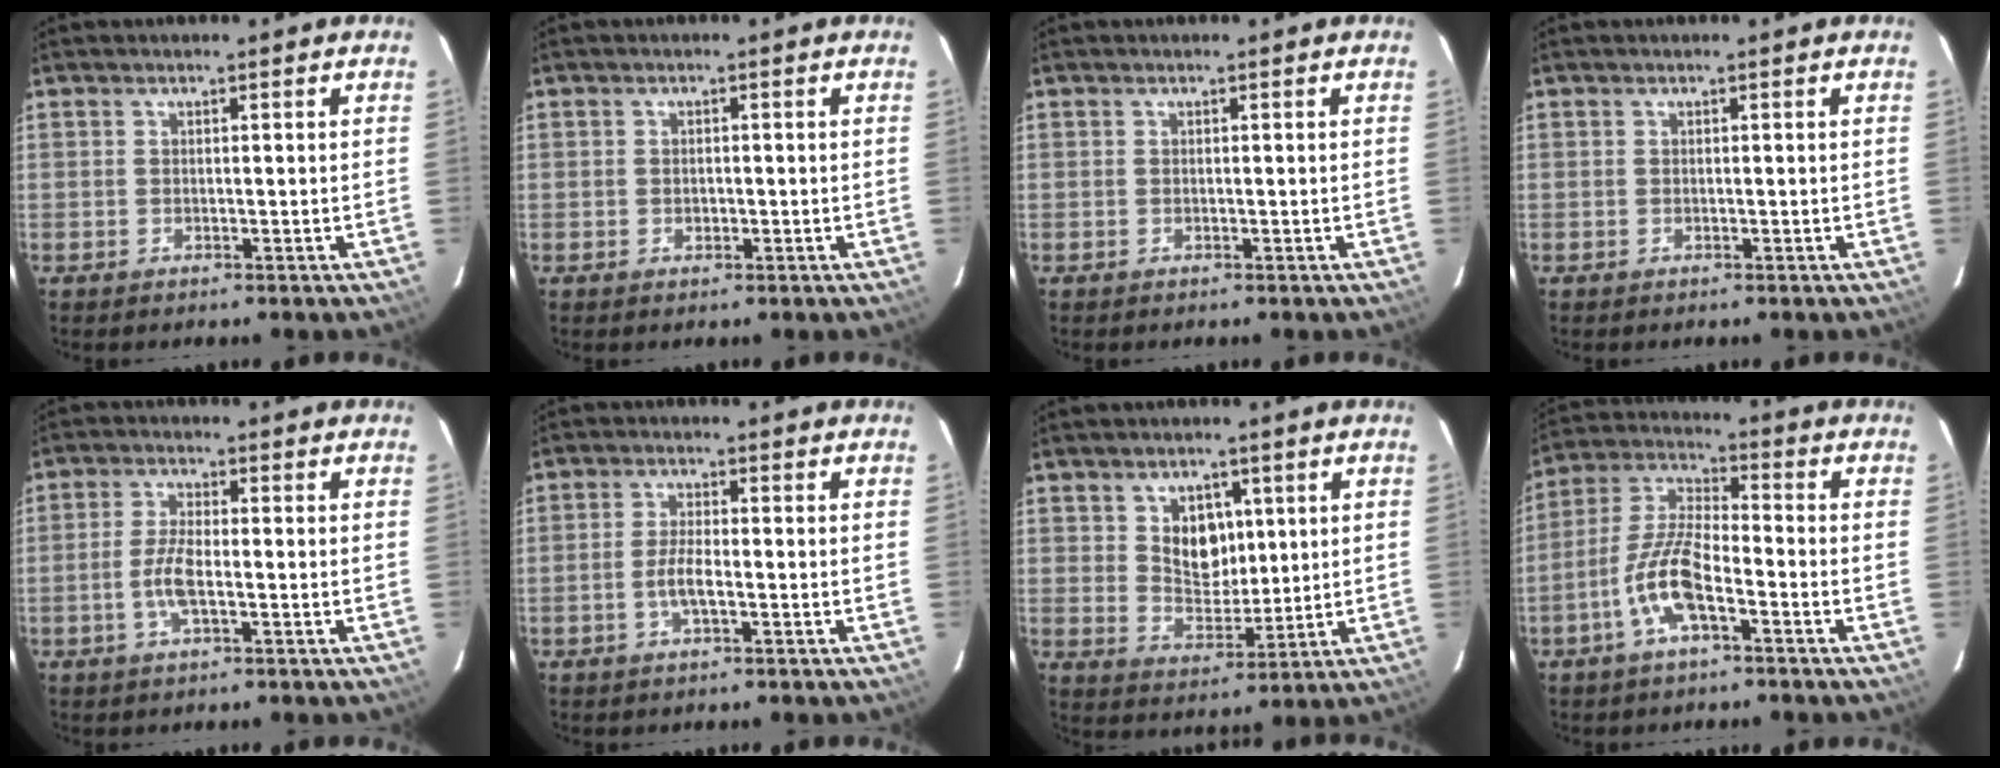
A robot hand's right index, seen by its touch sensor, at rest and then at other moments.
{"total": 1.3, "force": [-0.3, 1.2, 0.5], "torque": [-0.007, 0.002, -0.004]}
{"total": 0.0}
{"total": 0.0}
{"total": 5.1, "force": [-1.5, 1.5, 4.6], "torque": [-0.100, 0.001, -0.031]}
{"total": 3.9, "force": [-1.4, 1.0, 3.5], "torque": [-0.075, 0.001, -0.026]}
{"total": 7.8, "force": [2.4, 5.7, 4.8], "torque": [-0.075, 0.004, 0.052]}
{"total": 10.3, "force": [-4.8, 3.0, 8.6], "torque": [-0.189, 0.004, -0.096]}